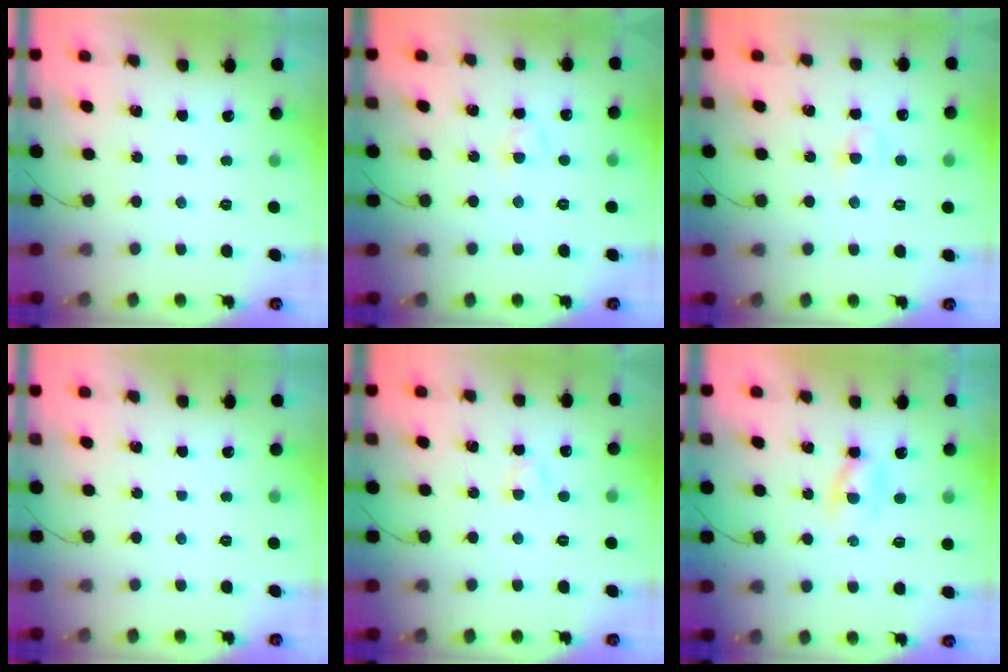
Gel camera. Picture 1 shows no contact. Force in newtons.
{"total": 2.6, "press": 2.4, "slide": 1.1}
{"total": 3.7, "press": 3.5, "slide": 1.3}
{"total": 0.0}
{"total": 2.7, "press": 2.5, "slide": 1.1}
{"total": 2.8, "press": 2.5, "slide": 1.1}